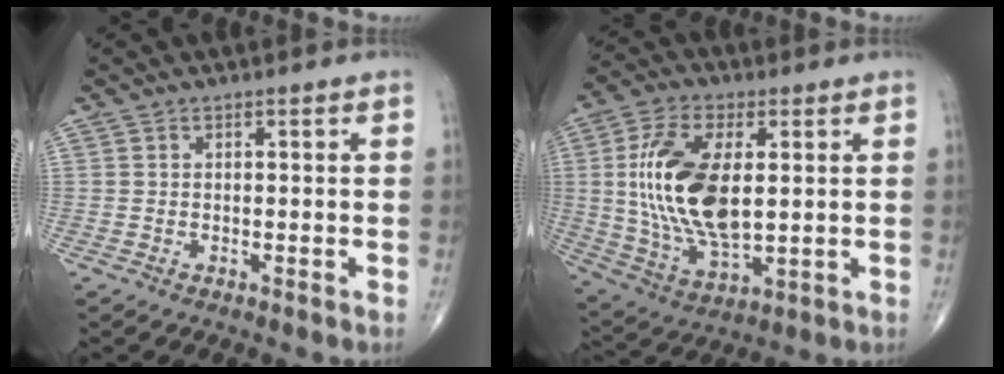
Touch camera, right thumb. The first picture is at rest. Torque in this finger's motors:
{"motor_torque": [2.18, 2.83, 1.91, 0.35, 0.61]}